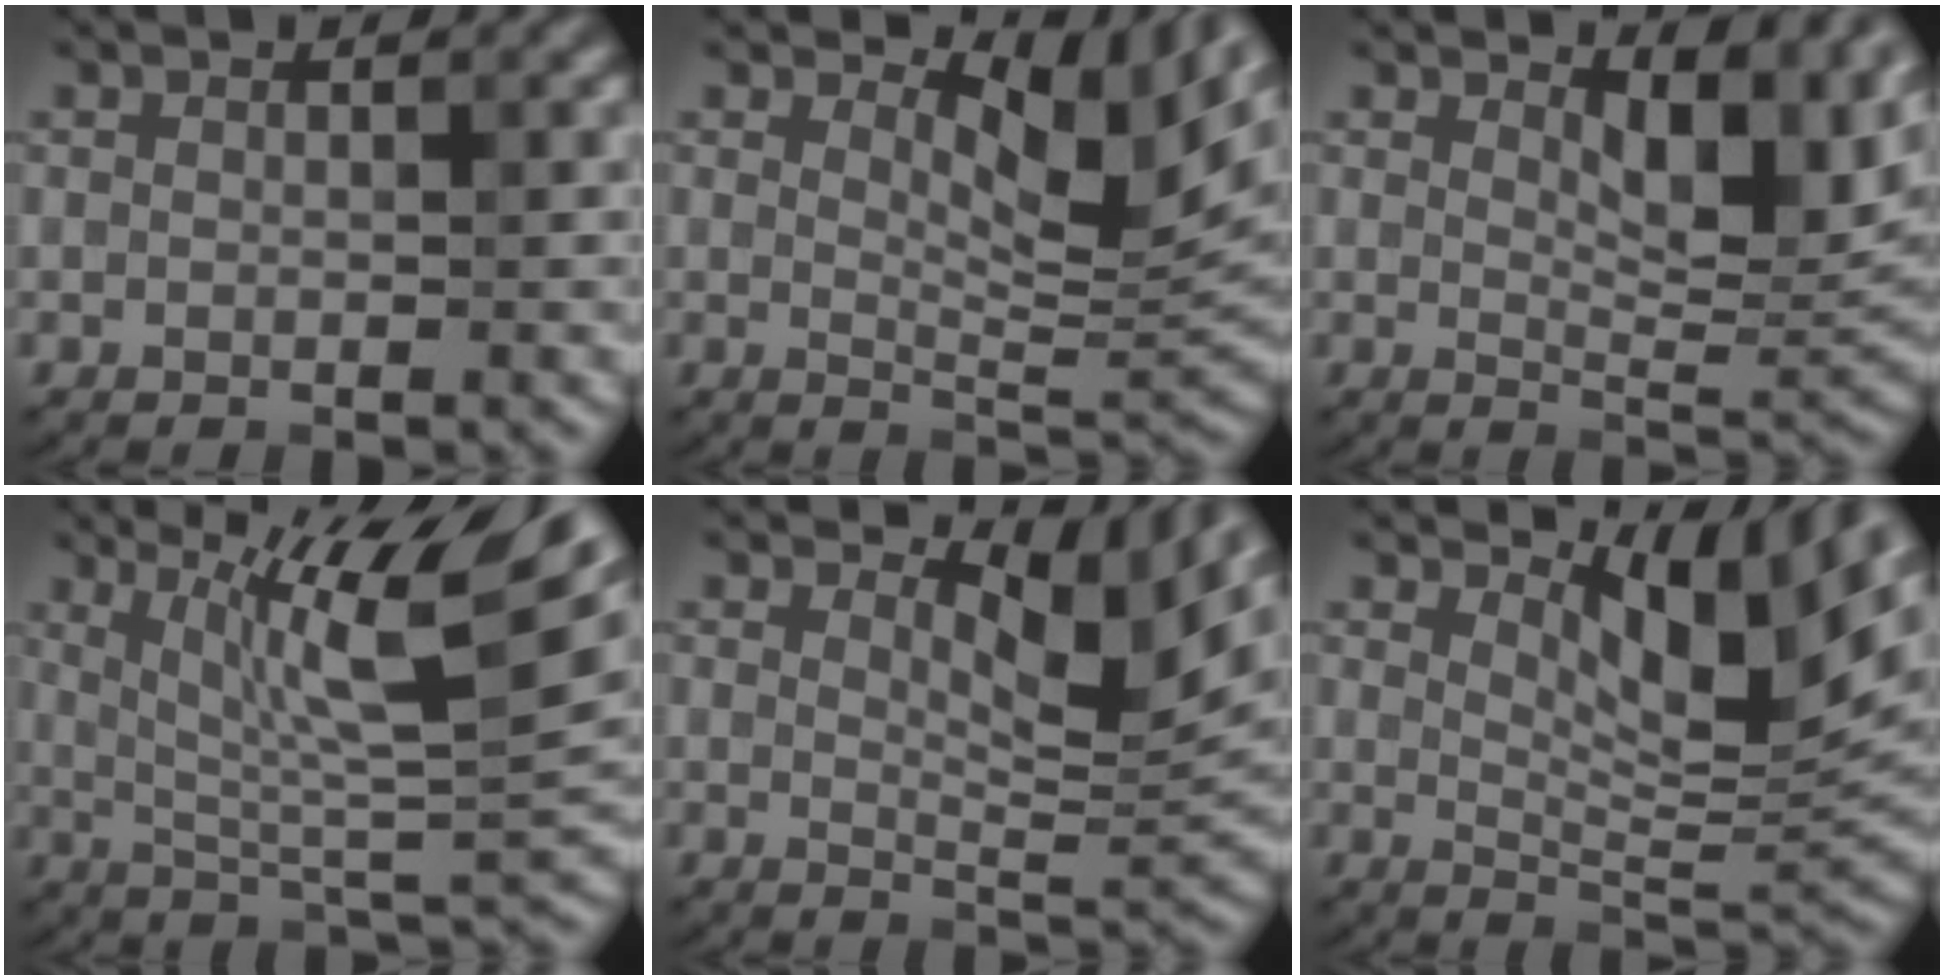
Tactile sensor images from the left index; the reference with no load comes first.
{"total": 7.6, "force": [4.1, 2.7, 5.9], "torque": [-0.081, -0.005, 0.065]}
{"total": 6.9, "force": [3.1, 3.0, 5.4], "torque": [-0.077, -0.009, 0.046]}
{"total": 11.1, "force": [4.9, 2.2, 9.8], "torque": [-0.160, 0.005, 0.089]}
{"total": 6.2, "force": [3.7, 2.0, 4.6], "torque": [-0.066, -0.001, 0.054]}
{"total": 7.5, "force": [3.8, 2.3, 6.0], "torque": [-0.087, -0.010, 0.061]}